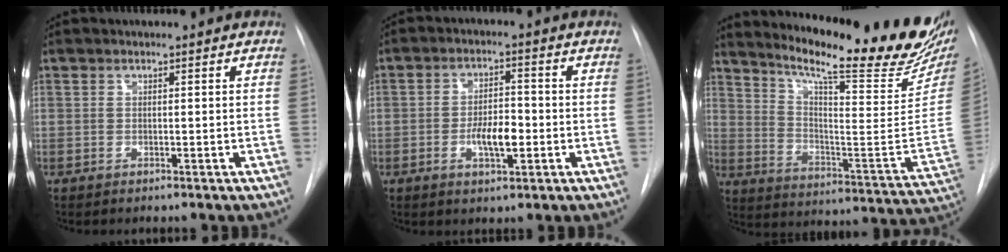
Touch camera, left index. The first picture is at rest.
{"total": 5.7, "force": [-2.0, 2.0, 5.0], "torque": [-0.087, -0.003, -0.032]}
{"total": 25.9, "force": [21.5, 3.1, 14.1], "torque": [-0.217, -0.083, 0.286]}